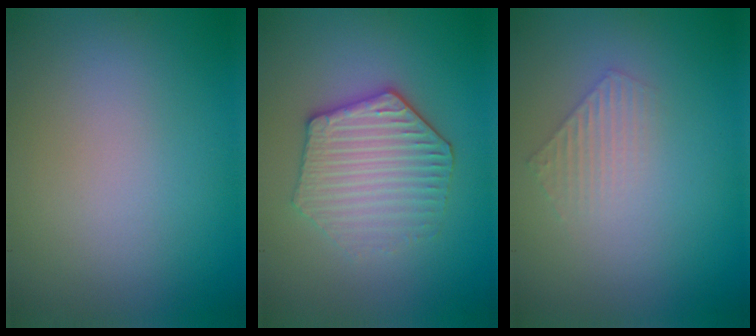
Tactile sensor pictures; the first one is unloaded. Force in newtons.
{"total": 4.2, "press": 3.9, "slide": 1.5}
{"total": 1.5, "press": 1.5, "slide": 0.3}